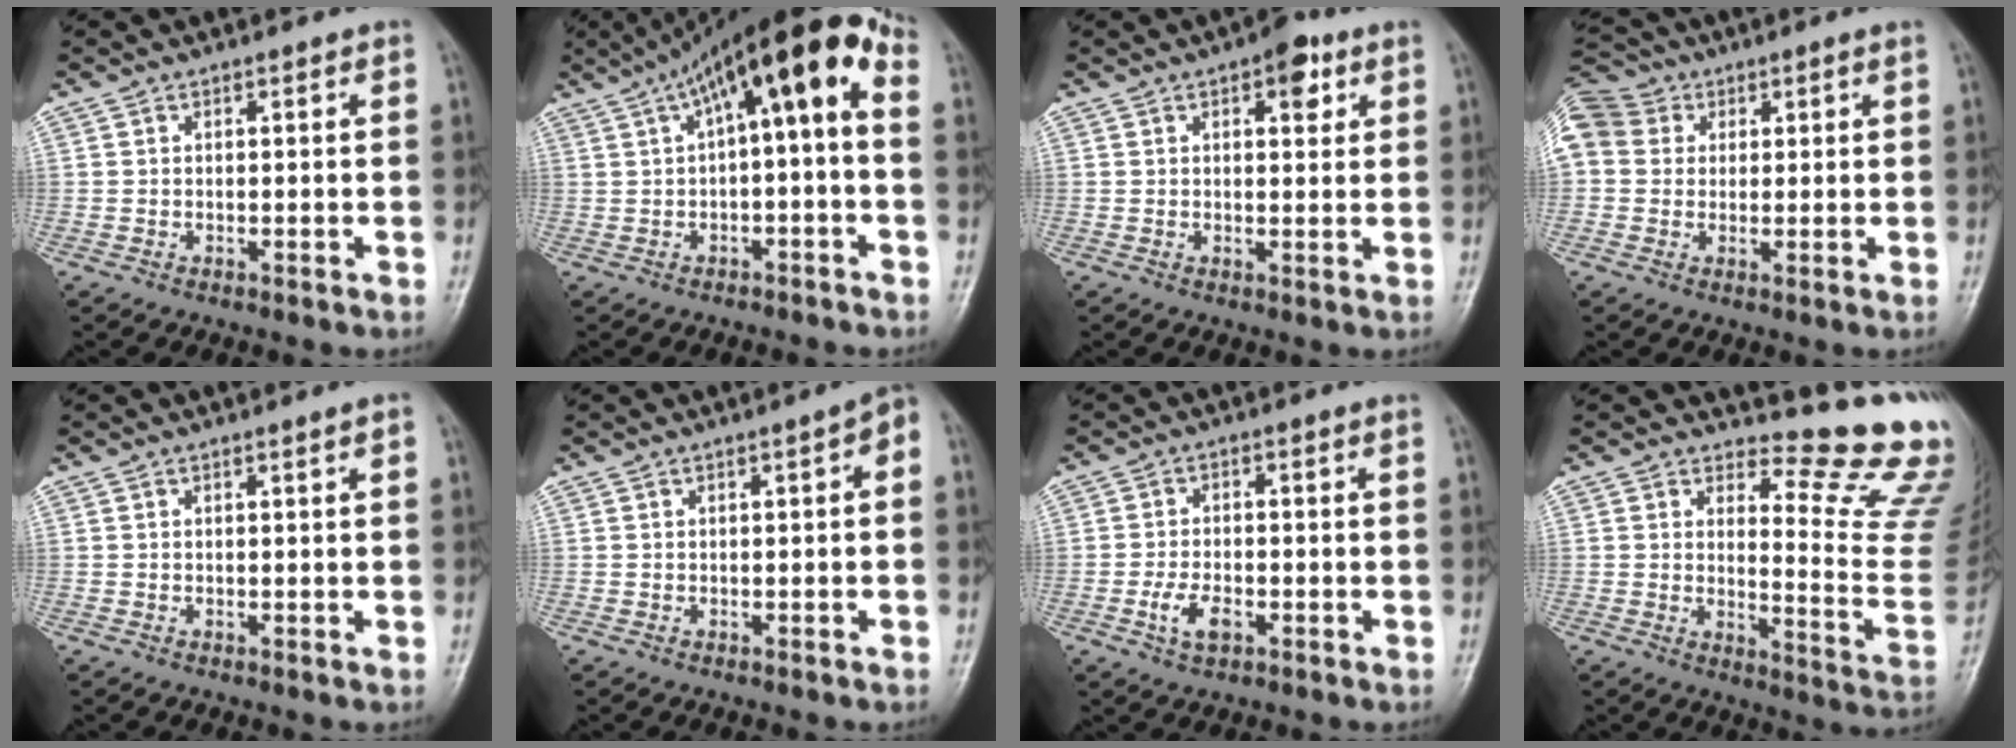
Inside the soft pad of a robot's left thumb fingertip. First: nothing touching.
{"total": 14.5, "force": [2.5, 4.6, 13.5], "torque": [-0.191, 0.063, 0.031]}
{"total": 5.4, "force": [2.5, 2.7, 4.0], "torque": [-0.030, -0.004, 0.026]}
{"total": 12.2, "force": [3.3, 10.4, 5.5], "torque": [-0.118, 0.031, 0.055]}
{"total": 0.5, "force": [0.2, -0.1, 0.5], "torque": [-0.009, 0.000, 0.004]}
{"total": 2.6, "force": [0.0, 1.0, 2.4], "torque": [-0.023, 0.014, -0.009]}
{"total": 5.0, "force": [-2.1, 2.8, 3.6], "torque": [-0.067, 0.010, -0.038]}
{"total": 15.2, "force": [14.1, 2.5, 4.9], "torque": [-0.023, -0.184, 0.157]}